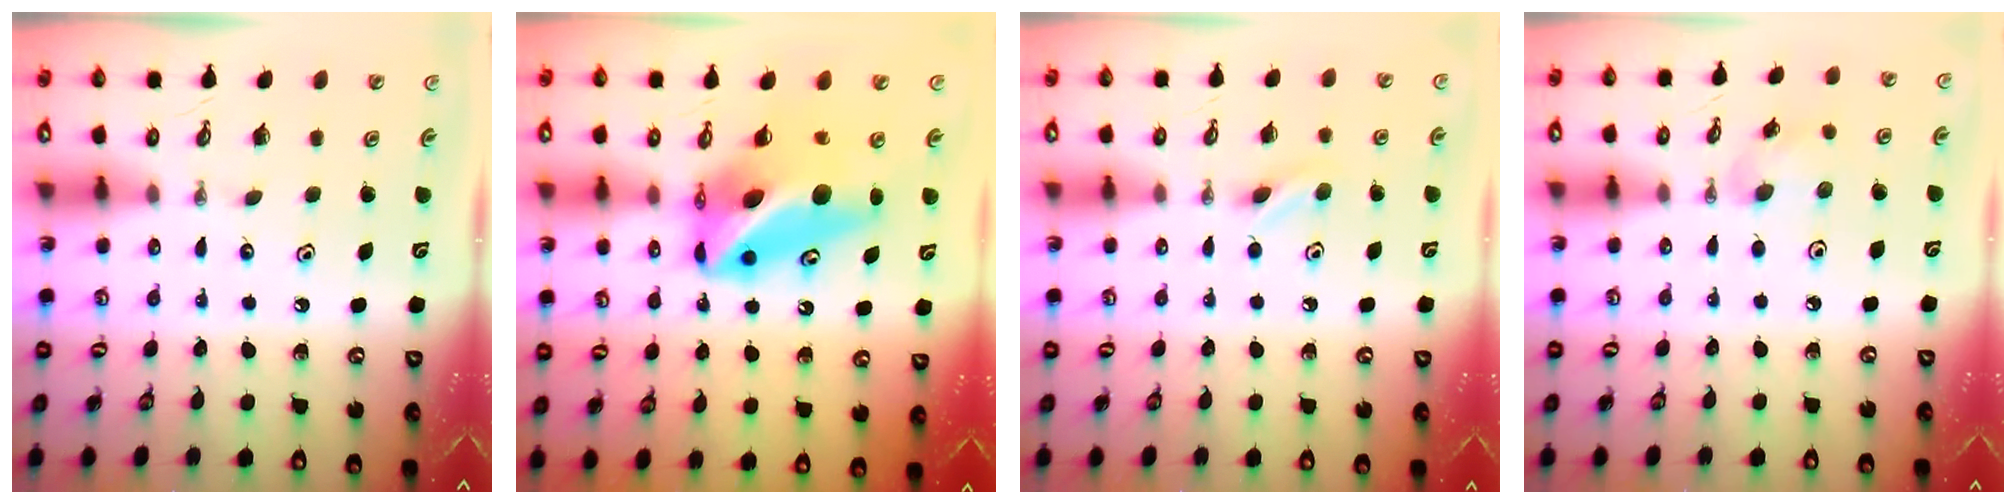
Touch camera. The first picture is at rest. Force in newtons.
{"total": 13.9, "press": 13.3, "slide": 4.0}
{"total": 5.1, "press": 4.9, "slide": 1.4}
{"total": 5.2, "press": 5.2, "slide": 0.3}